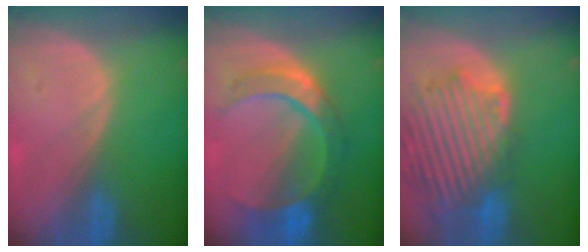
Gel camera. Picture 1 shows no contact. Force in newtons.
{"total": 8.0, "press": 8.0, "slide": 0.4}
{"total": 13.8, "press": 11.8, "slide": 7.2}